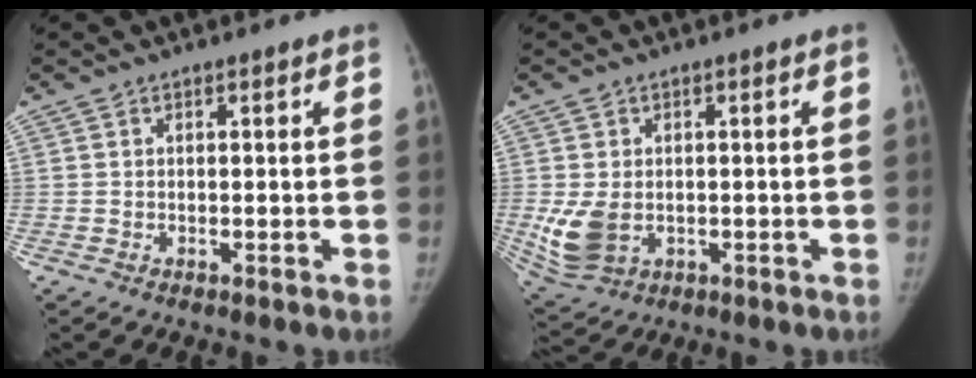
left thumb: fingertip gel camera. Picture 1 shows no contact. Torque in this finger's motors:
{"motor_torque": [0.08, 1.66, 0.54, -0.54, 0.30]}